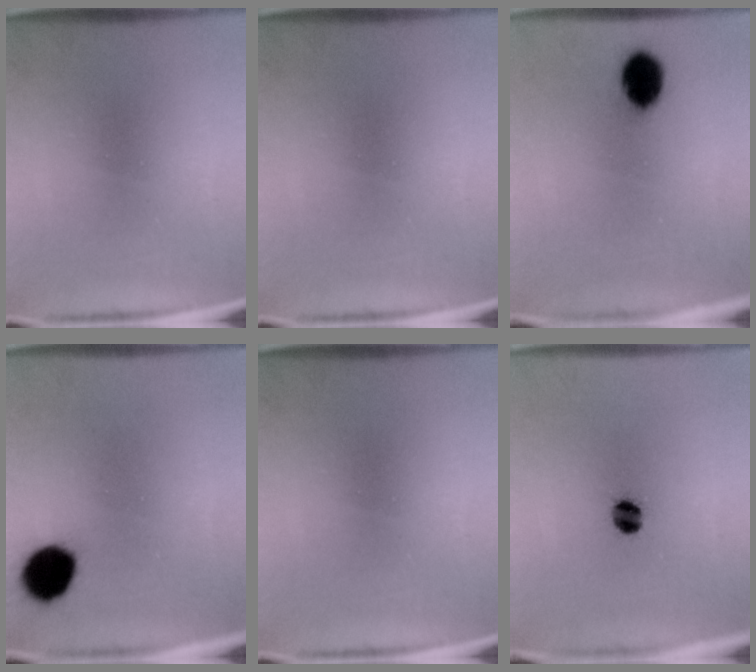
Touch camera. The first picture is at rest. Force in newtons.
{"total": 0.0}
{"total": 7.9}
{"total": 9.3}
{"total": 0.0}
{"total": 4.4}